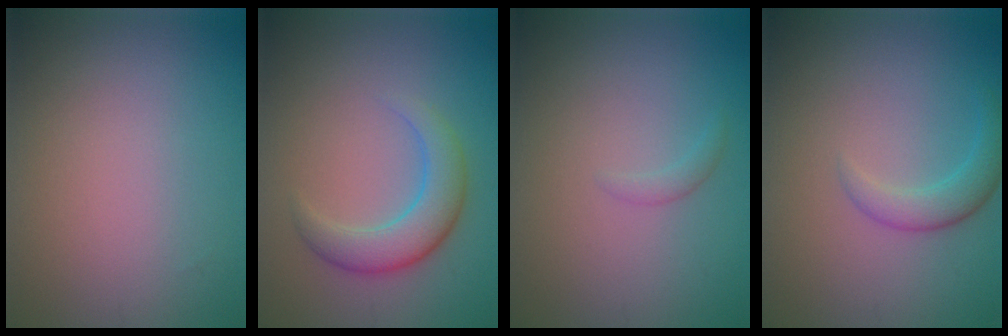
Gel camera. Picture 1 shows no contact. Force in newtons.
{"total": 4.0, "press": 4.0, "slide": 0.1}
{"total": 0.8, "press": 0.8, "slide": 0.0}
{"total": 2.4, "press": 2.4, "slide": 0.1}